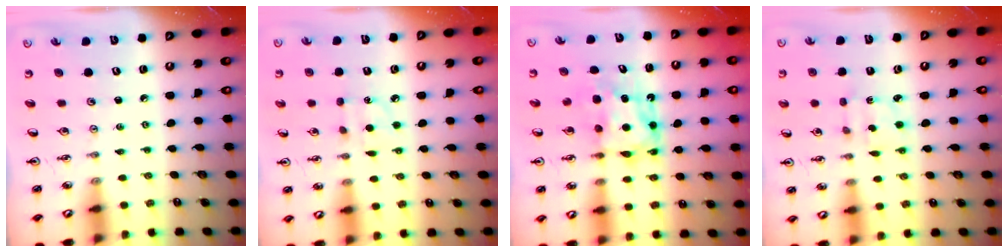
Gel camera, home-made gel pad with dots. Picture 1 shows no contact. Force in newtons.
{"total": 6.6, "press": 6.5, "slide": 0.6}
{"total": 7.2, "press": 7.1, "slide": 0.6}
{"total": 2.9, "press": 2.8, "slide": 0.6}